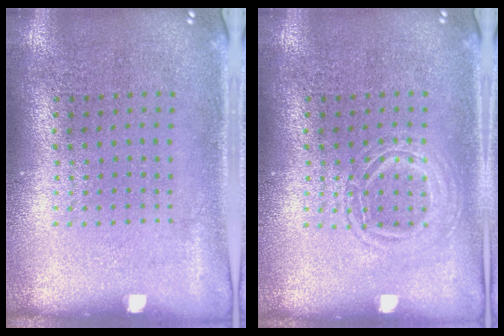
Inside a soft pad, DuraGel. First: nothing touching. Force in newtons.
{"total": 1.9, "press": 1.9, "slide": 0.2}